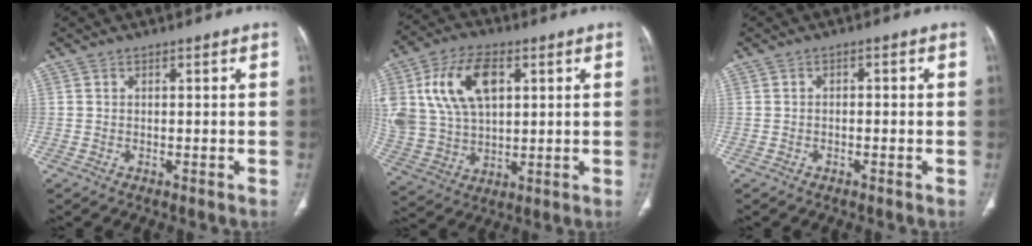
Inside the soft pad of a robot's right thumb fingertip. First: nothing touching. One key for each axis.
{"total": 17.2, "fx": 5.5, "fy": 10.5, "fz": 12.5, "tx": -0.231, "ty": -0.003, "tz": 0.111}
{"total": 1.0, "fx": -0.1, "fy": 0.6, "fz": 0.8, "tx": -0.009, "ty": 0.005, "tz": -0.004}